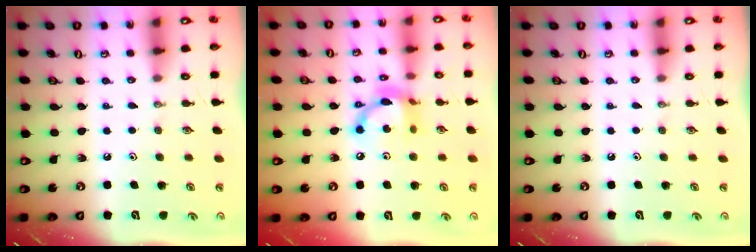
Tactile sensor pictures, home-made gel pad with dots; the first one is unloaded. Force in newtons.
{"total": 12.9, "press": 12.9, "slide": 0.7}
{"total": 0.0}